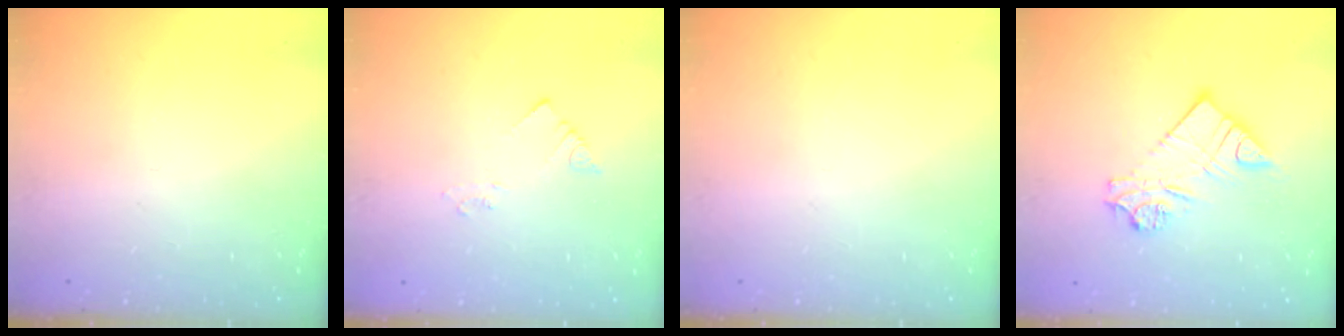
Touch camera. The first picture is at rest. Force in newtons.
{"total": 2.1, "press": 2.1, "slide": 0.3}
{"total": 0.0}
{"total": 13.3, "press": 13.3, "slide": 1.4}